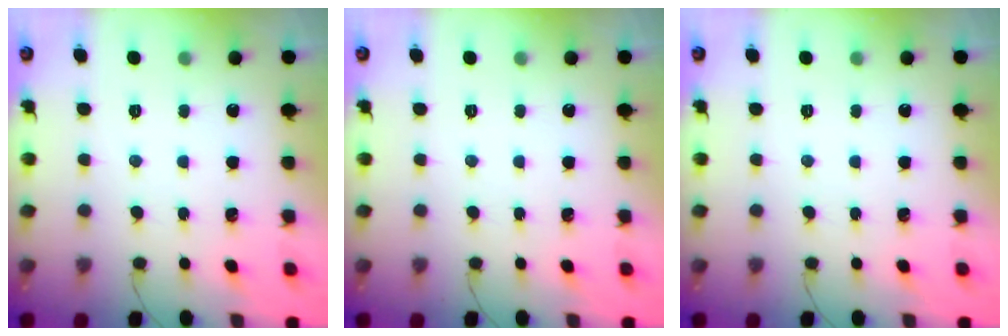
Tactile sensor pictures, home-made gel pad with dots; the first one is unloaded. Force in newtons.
{"total": 0.0}
{"total": 0.0}